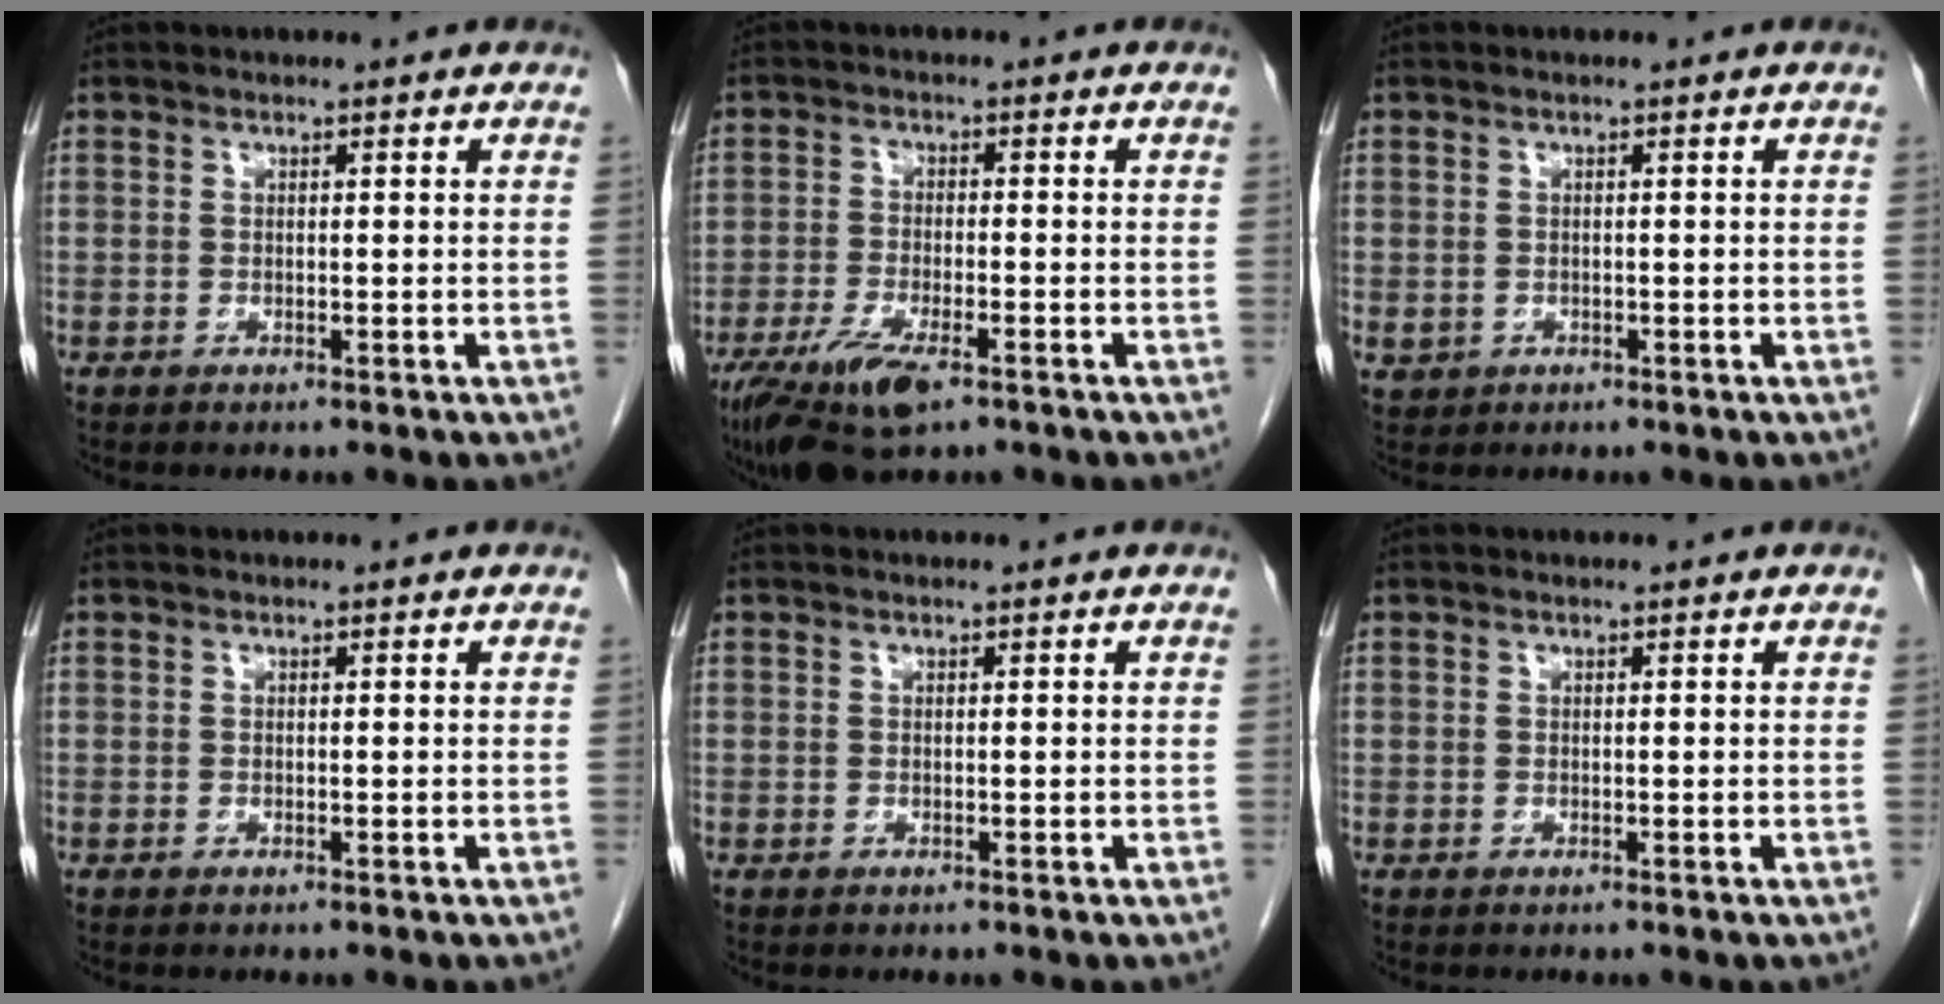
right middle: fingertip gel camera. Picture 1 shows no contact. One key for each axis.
{"total": 9.2, "fx": -5.6, "fy": 2.4, "fz": 6.9, "tx": -0.129, "ty": -0.020, "tz": -0.095}
{"total": 1.5, "fx": -0.3, "fy": 1.4, "fz": 0.5, "tx": -0.012, "ty": 0.001, "tz": 0.004}
{"total": 0.0}
{"total": 0.0}
{"total": 0.0}